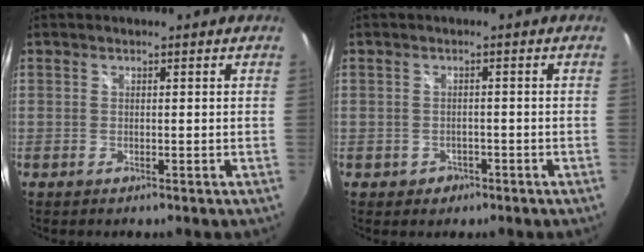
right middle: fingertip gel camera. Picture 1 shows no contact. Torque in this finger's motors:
{"motor_torque": [0.14, -0.23, 0.00, 0.00]}